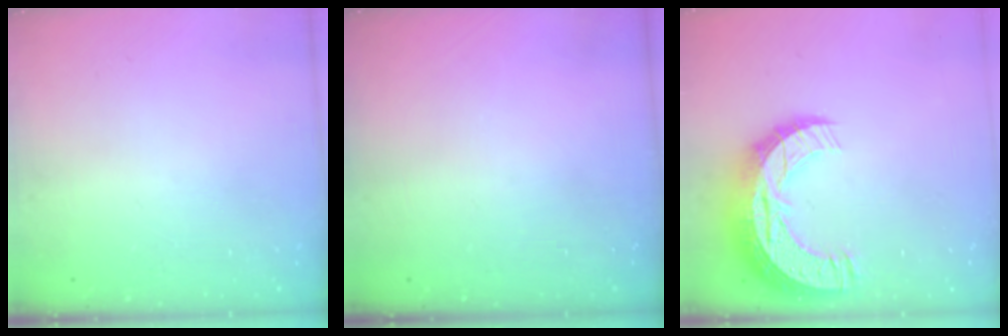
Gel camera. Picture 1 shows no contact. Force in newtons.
{"total": 0.0}
{"total": 16.4, "press": 16.4, "slide": 1.0}